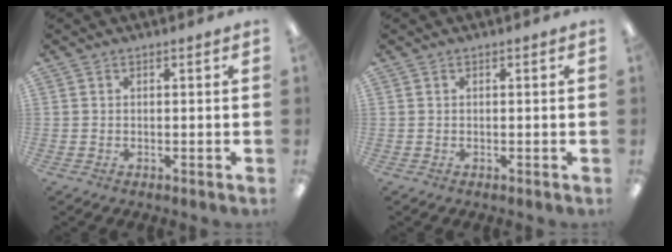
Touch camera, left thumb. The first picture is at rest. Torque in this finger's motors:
{"motor_torque": [-0.04, 0.04, 0.08, -0.05, 0.00]}